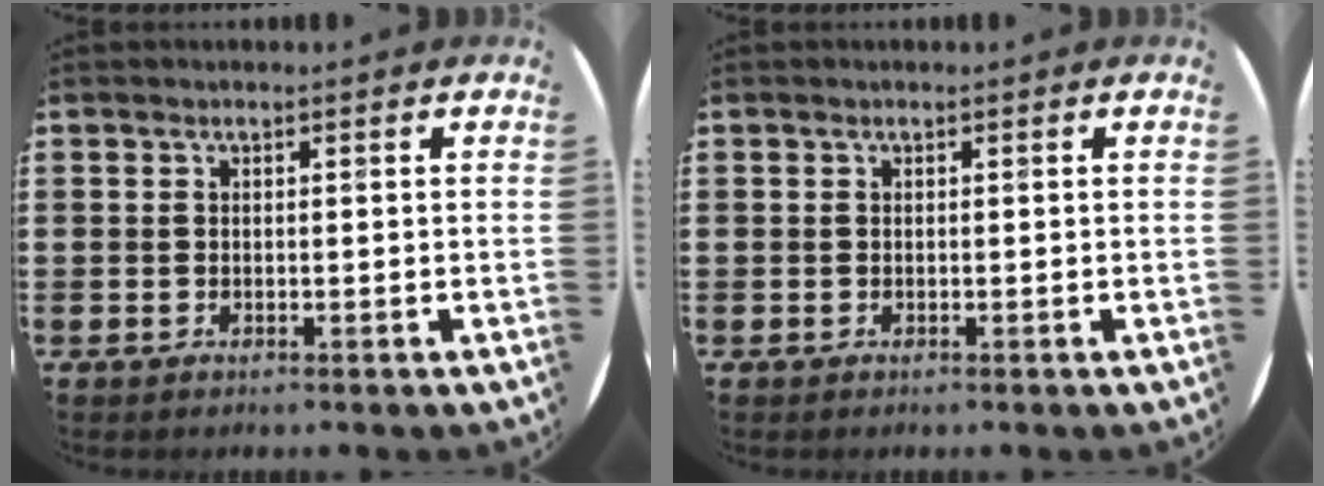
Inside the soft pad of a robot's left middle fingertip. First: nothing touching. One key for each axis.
{"total": 0.0}